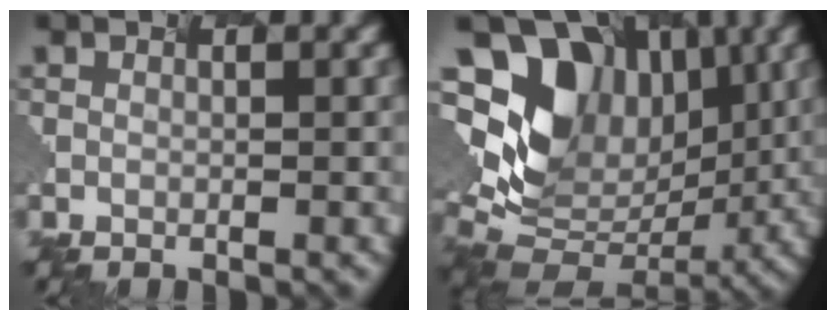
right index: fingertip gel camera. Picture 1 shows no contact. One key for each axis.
{"total": 10.0, "fx": 3.3, "fy": 7.5, "fz": 5.8, "tx": -0.120, "ty": 0.014, "tz": 0.089}